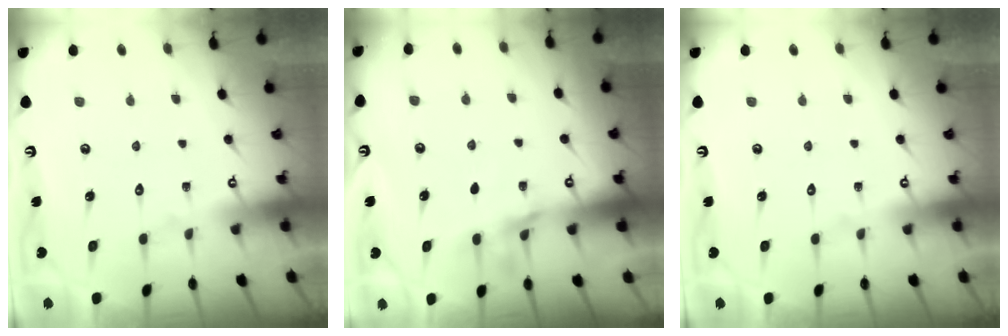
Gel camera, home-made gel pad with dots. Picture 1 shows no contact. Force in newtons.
{"total": 5.3, "press": 5.2, "slide": 1.2}
{"total": 0.0}